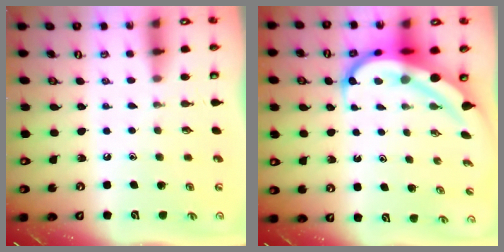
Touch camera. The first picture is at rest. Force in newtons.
{"total": 10.0, "press": 9.8, "slide": 1.6}